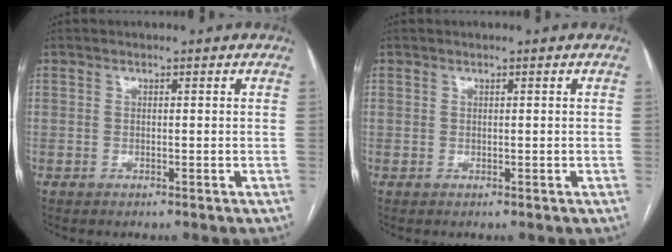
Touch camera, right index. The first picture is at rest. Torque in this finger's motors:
{"motor_torque": [0.00, 0.00, 0.00, 0.00]}